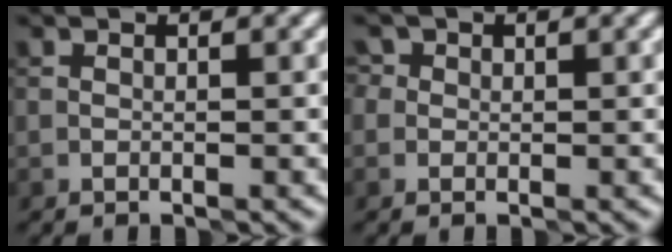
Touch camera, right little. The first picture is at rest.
{"total": 2.1, "force": [1.1, 1.7, 0.7], "torque": [0.007, 0.015, -0.012]}